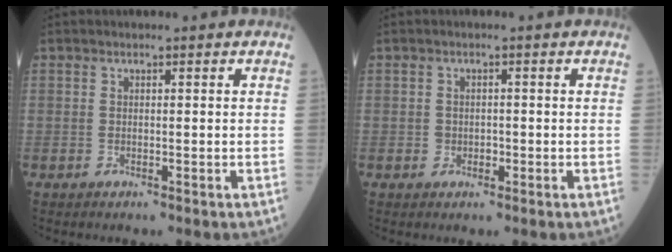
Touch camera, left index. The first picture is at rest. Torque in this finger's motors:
{"motor_torque": [-0.09, 0.04, -0.02, 0.00]}